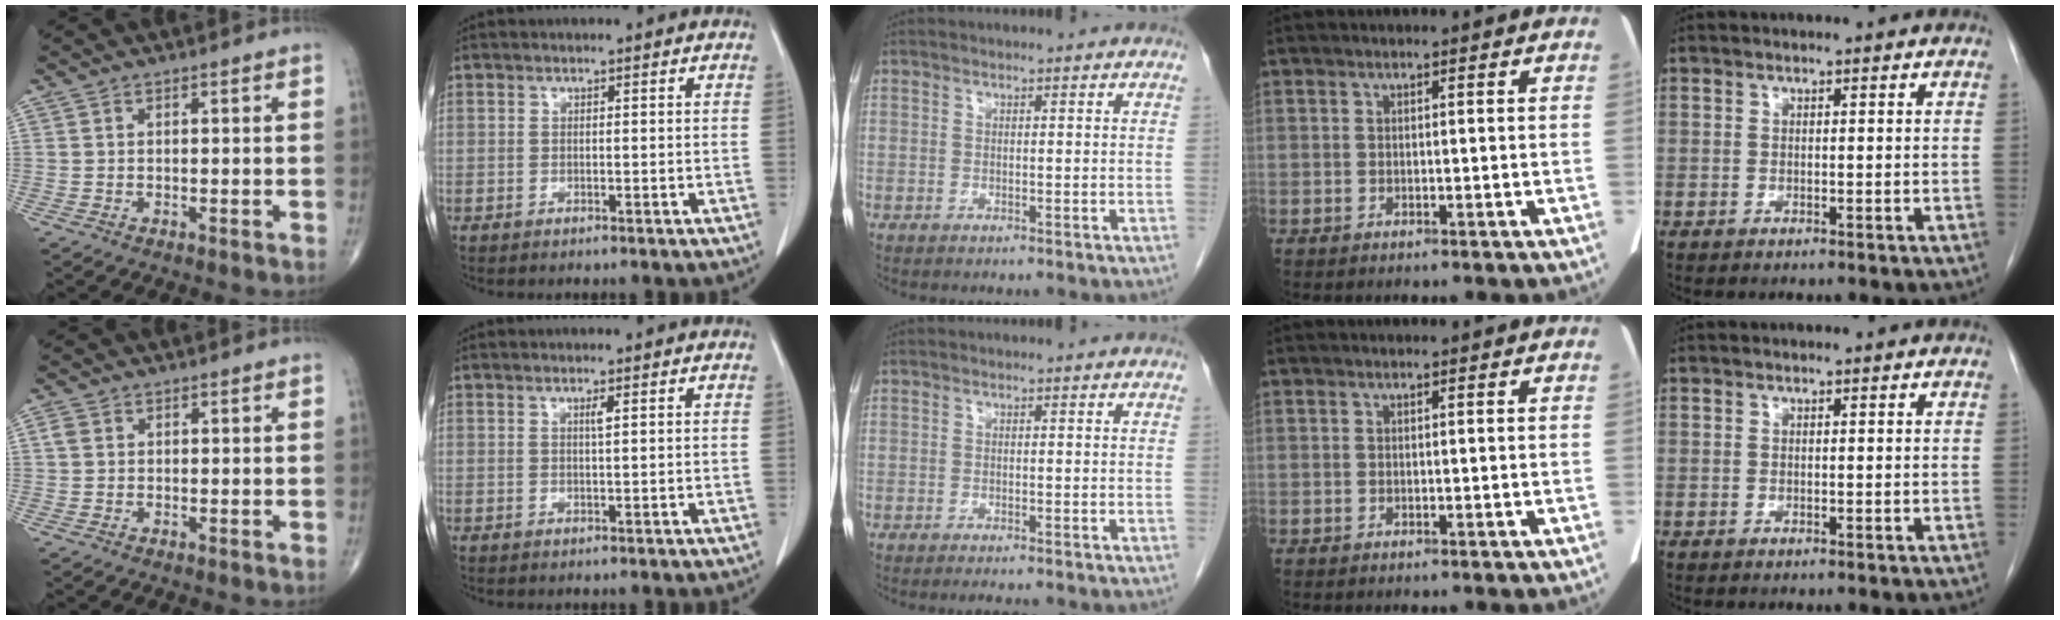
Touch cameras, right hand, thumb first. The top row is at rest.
{"thumb": {"total": 1.5, "force": [0.3, 1.3, 0.8], "torque": [-0.020, 0.005, 0.007]}, "index": {"total": 0.9, "force": [0.4, -0.1, 0.8], "torque": [-0.018, -0.001, 0.008]}, "middle": {"total": 1.9, "force": [-1.6, 0.1, 0.9], "torque": [-0.012, -0.004, -0.019]}}